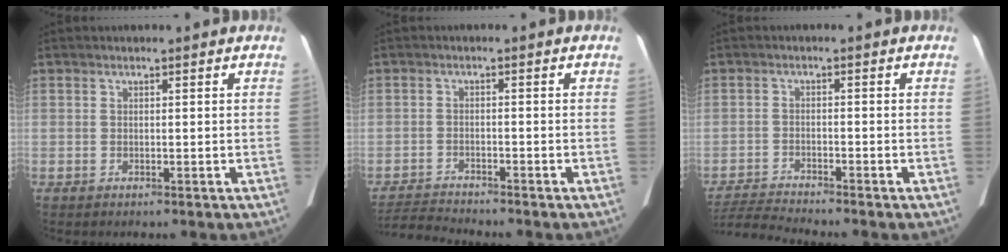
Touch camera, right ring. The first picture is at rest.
{"total": 4.9, "force": [-4.8, -0.8, 0.1], "torque": [-0.010, -0.015, -0.086]}
{"total": 6.0, "force": [-5.7, -1.5, 0.5], "torque": [-0.017, -0.013, -0.105]}